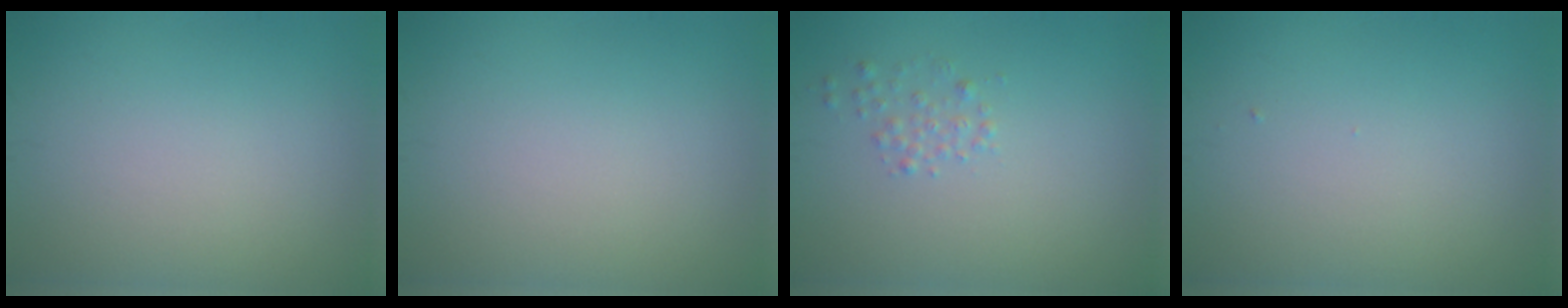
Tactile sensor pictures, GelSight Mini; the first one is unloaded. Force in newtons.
{"total": 0.0}
{"total": 1.1, "press": 1.1, "slide": 0.0}
{"total": 0.0}